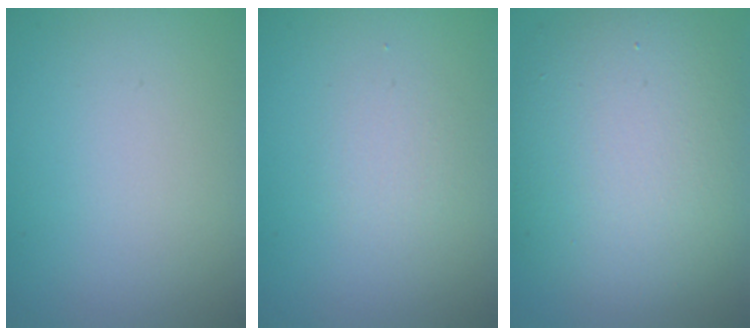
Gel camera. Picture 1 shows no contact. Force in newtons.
{"total": 1.4, "press": 1.3, "slide": 0.1}
{"total": 10.4, "press": 10.3, "slide": 0.9}